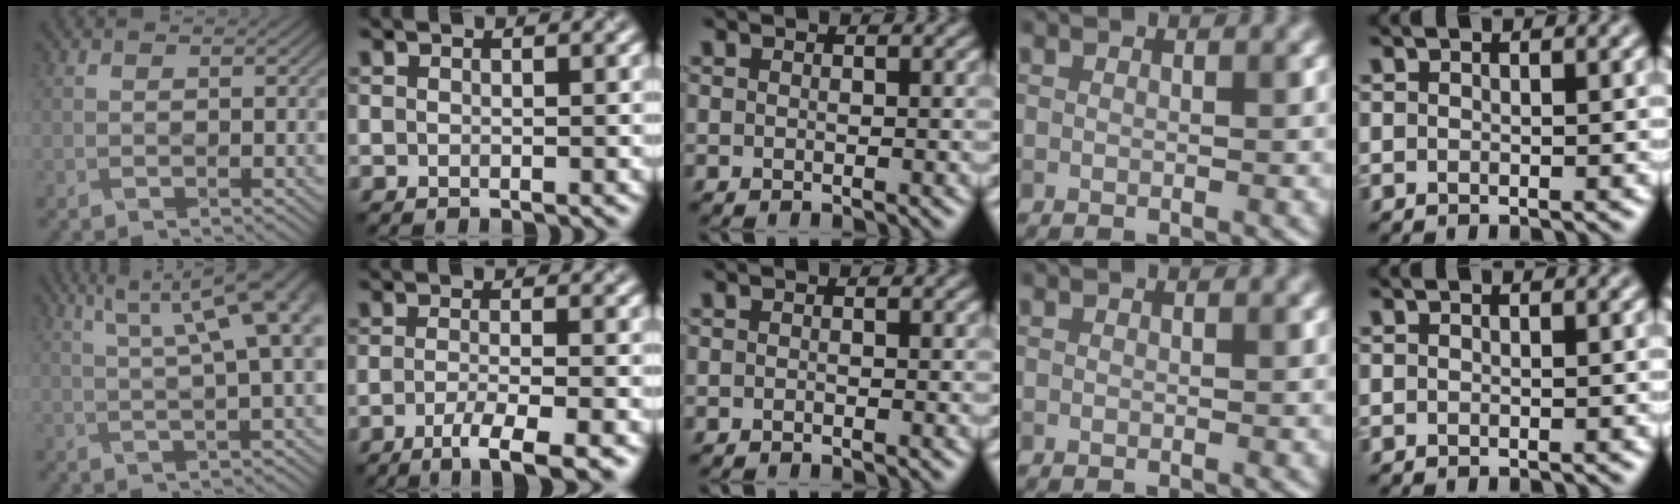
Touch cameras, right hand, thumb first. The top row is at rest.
{"thumb": {"total": 11.0, "force": [4.0, 2.8, 9.9], "torque": [-0.139, 0.033, 0.058]}, "index": {"total": 4.2, "force": [-2.2, 0.8, 3.5], "torque": [-0.058, -0.003, -0.047]}}